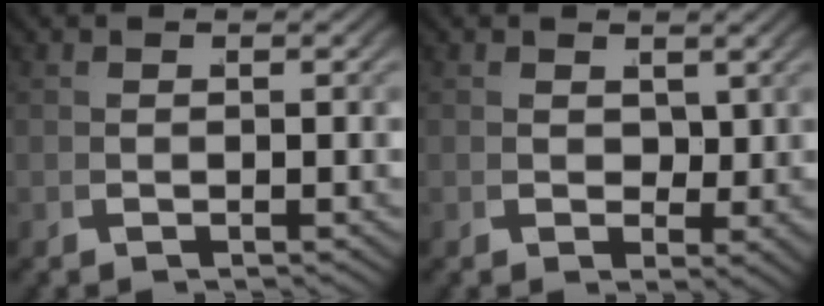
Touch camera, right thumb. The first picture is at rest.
{"total": 1.9, "force": [0.7, 1.3, 1.2], "torque": [-0.013, -0.007, 0.020]}